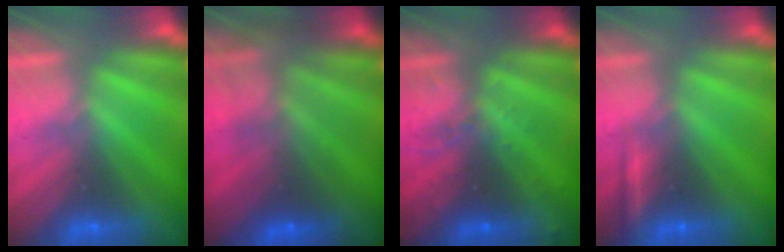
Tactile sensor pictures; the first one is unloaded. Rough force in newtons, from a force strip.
{"total": 7.1}
{"total": 2.9}
{"total": 2.2}